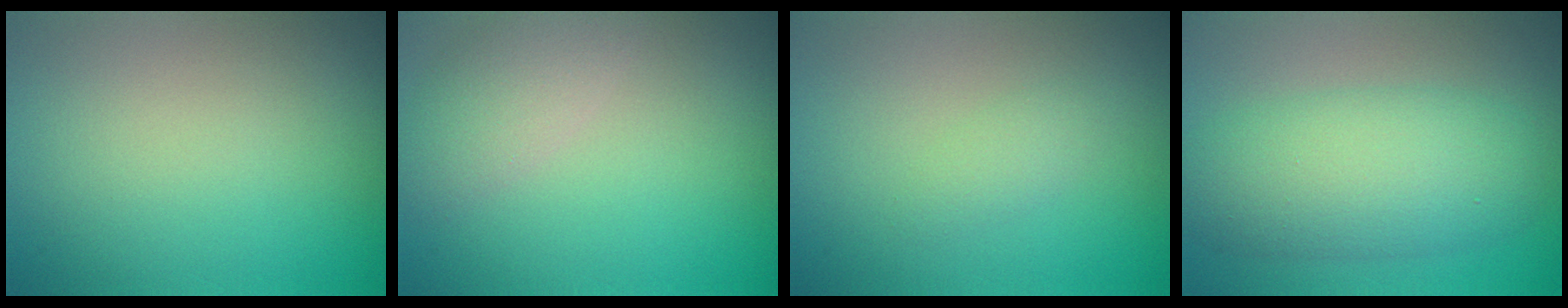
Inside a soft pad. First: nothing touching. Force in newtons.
{"total": 3.0, "press": 2.9, "slide": 0.4}
{"total": 1.1, "press": 1.1, "slide": 0.0}
{"total": 6.6, "press": 6.6, "slide": 0.0}